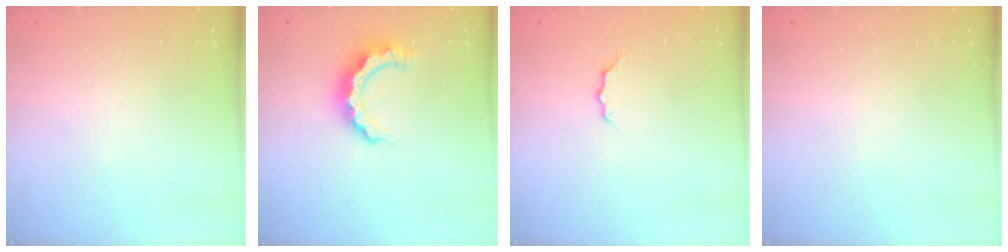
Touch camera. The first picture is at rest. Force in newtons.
{"total": 8.8, "press": 8.8, "slide": 0.6}
{"total": 3.8, "press": 3.8, "slide": 0.4}
{"total": 0.0}